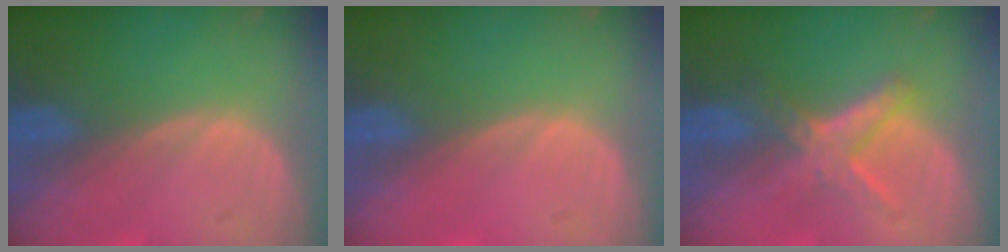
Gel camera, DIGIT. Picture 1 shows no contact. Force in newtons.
{"total": 0.6, "press": 0.1, "slide": 0.6}
{"total": 5.6, "press": 5.4, "slide": 1.5}